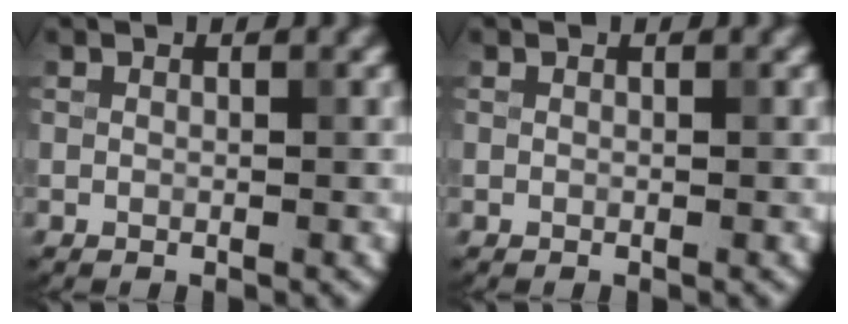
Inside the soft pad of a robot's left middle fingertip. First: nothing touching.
{"total": 0.0}